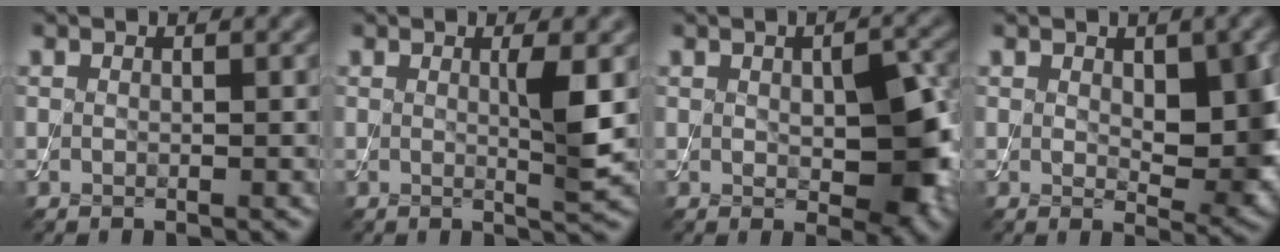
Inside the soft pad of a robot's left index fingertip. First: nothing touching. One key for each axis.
{"total": 2.8, "fx": 0.4, "fy": 0.3, "fz": 2.8, "tx": -0.043, "ty": -0.007, "tz": 0.003}
{"total": 6.2, "fx": -0.1, "fy": 3.3, "fz": 5.3, "tx": -0.075, "ty": -0.005, "tz": 0.005}
{"total": 5.4, "fx": 0.7, "fy": 2.8, "fz": 4.6, "tx": -0.061, "ty": -0.011, "tz": 0.019}